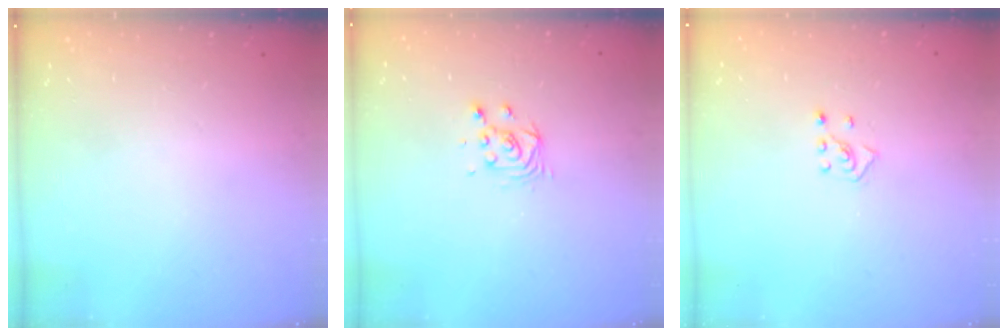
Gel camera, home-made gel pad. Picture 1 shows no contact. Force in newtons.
{"total": 4.0, "press": 4.0, "slide": 0.3}
{"total": 4.2, "press": 4.1, "slide": 0.7}